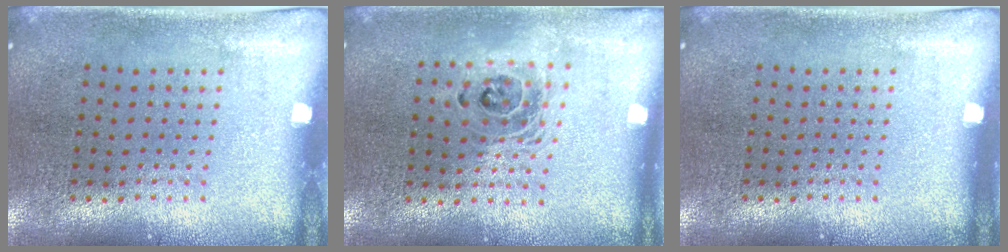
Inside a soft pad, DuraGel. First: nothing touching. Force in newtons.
{"total": 1.5, "press": 1.2, "slide": 0.8}
{"total": 0.0}